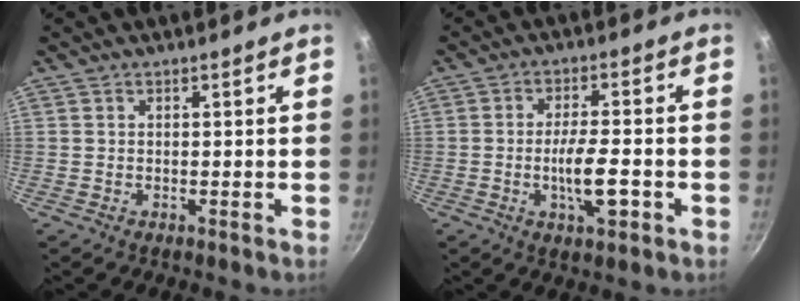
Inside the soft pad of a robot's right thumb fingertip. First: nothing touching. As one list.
[{"total": 8.0, "force": [-2.4, 2.3, 7.3], "torque": [-0.119, 0.011, -0.041]}]